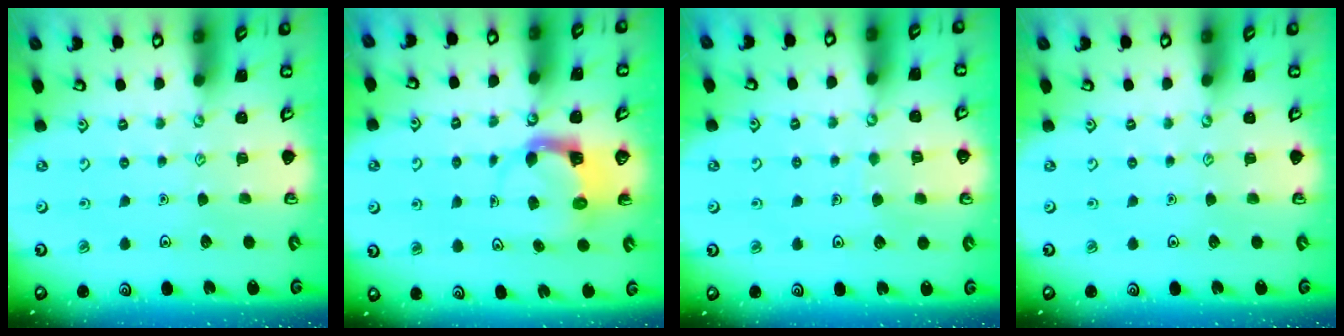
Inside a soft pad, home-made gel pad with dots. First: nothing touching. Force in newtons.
{"total": 3.9, "press": 3.9, "slide": 0.3}
{"total": 4.0, "press": 3.9, "slide": 0.3}
{"total": 0.0}